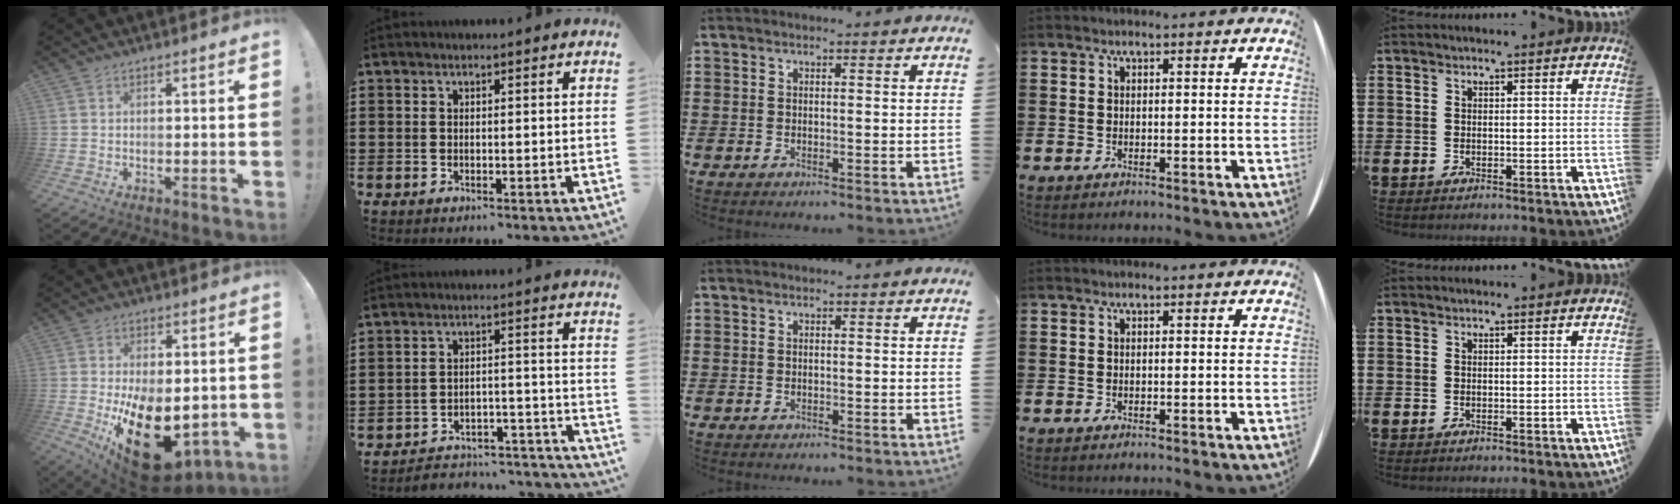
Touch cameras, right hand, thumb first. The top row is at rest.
{"thumb": {"total": 20.5, "force": [-5.3, 11.7, 16.1], "torque": [-0.222, 0.016, -0.065]}, "index": {"total": 4.2, "force": [-4.0, 0.9, 0.9], "torque": [-0.019, 0.003, -0.082]}}